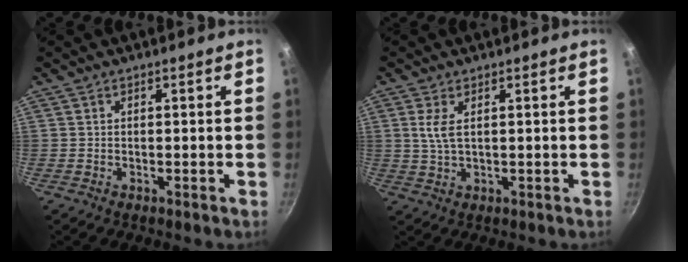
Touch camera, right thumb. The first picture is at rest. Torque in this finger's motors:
{"motor_torque": [-0.53, 0.05, 0.18, -0.53, 0.01]}